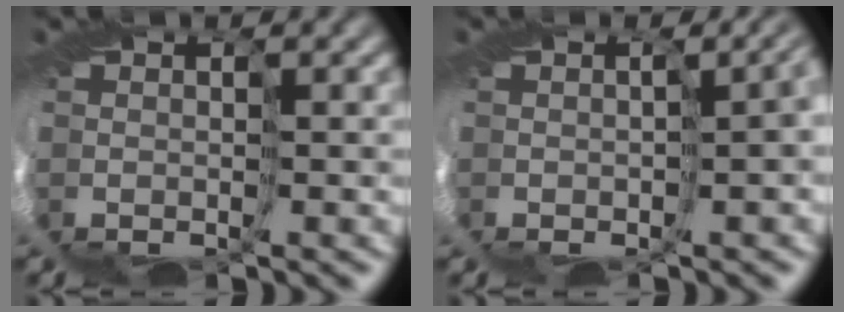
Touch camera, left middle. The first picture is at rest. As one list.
[{"total": 4.2, "force": [-1.7, 1.4, 3.6], "torque": [-0.050, -0.003, -0.007]}]